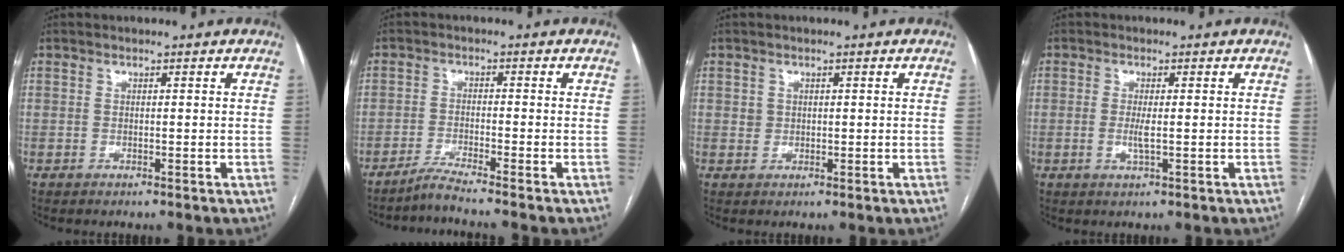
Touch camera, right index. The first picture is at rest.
{"total": 3.8, "force": [-3.2, -1.6, 1.1], "torque": [-0.027, -0.014, -0.064]}
{"total": 1.0, "force": [0.3, 1.0, 0.1], "torque": [0.006, 0.002, 0.003]}
{"total": 2.1, "force": [-0.3, 0.1, 2.0], "torque": [-0.047, -0.004, -0.004]}